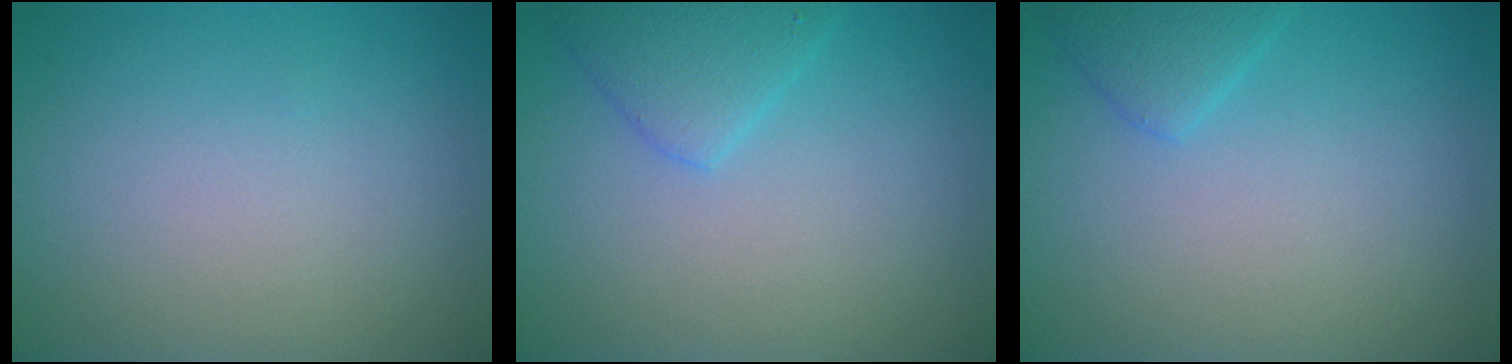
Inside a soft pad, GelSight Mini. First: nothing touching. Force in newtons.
{"total": 2.6, "press": 2.6, "slide": 0.1}
{"total": 1.8, "press": 1.8, "slide": 0.2}